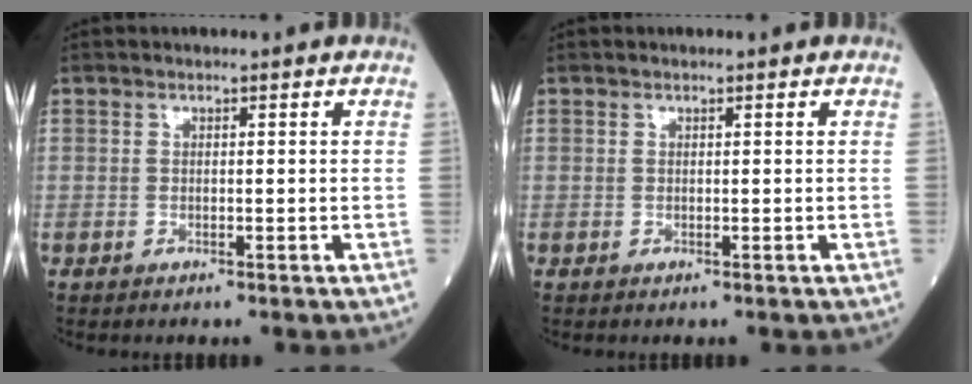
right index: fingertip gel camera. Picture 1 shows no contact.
{"total": 0.0}